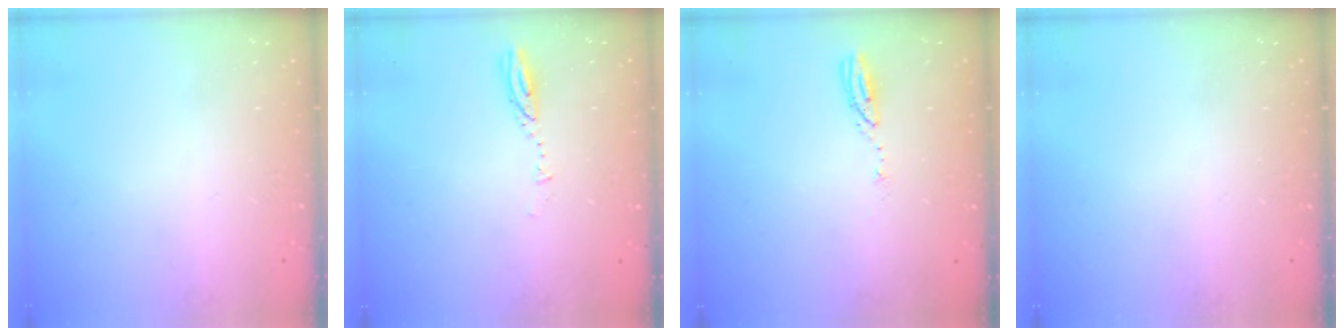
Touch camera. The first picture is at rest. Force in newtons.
{"total": 3.2, "press": 3.2, "slide": 0.3}
{"total": 4.1, "press": 4.1, "slide": 0.3}
{"total": 0.0}